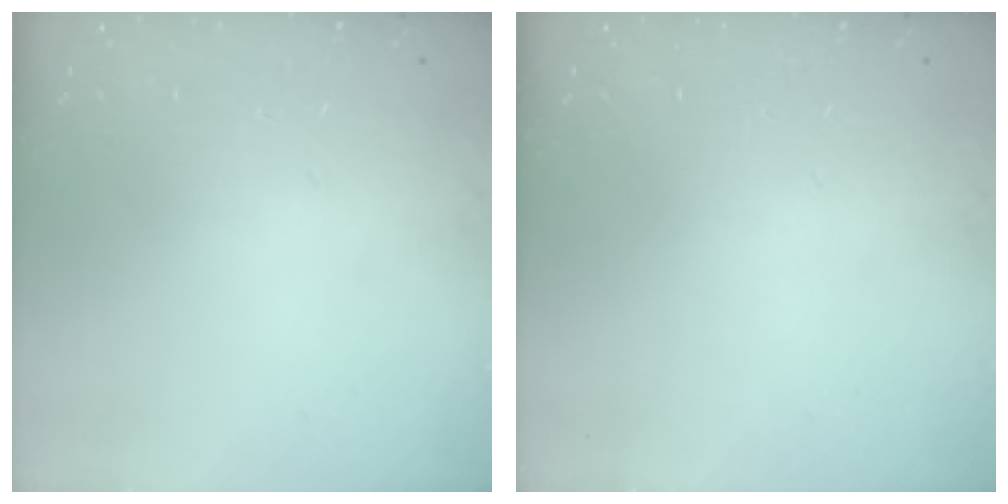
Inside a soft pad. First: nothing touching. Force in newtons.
{"total": 0.0}